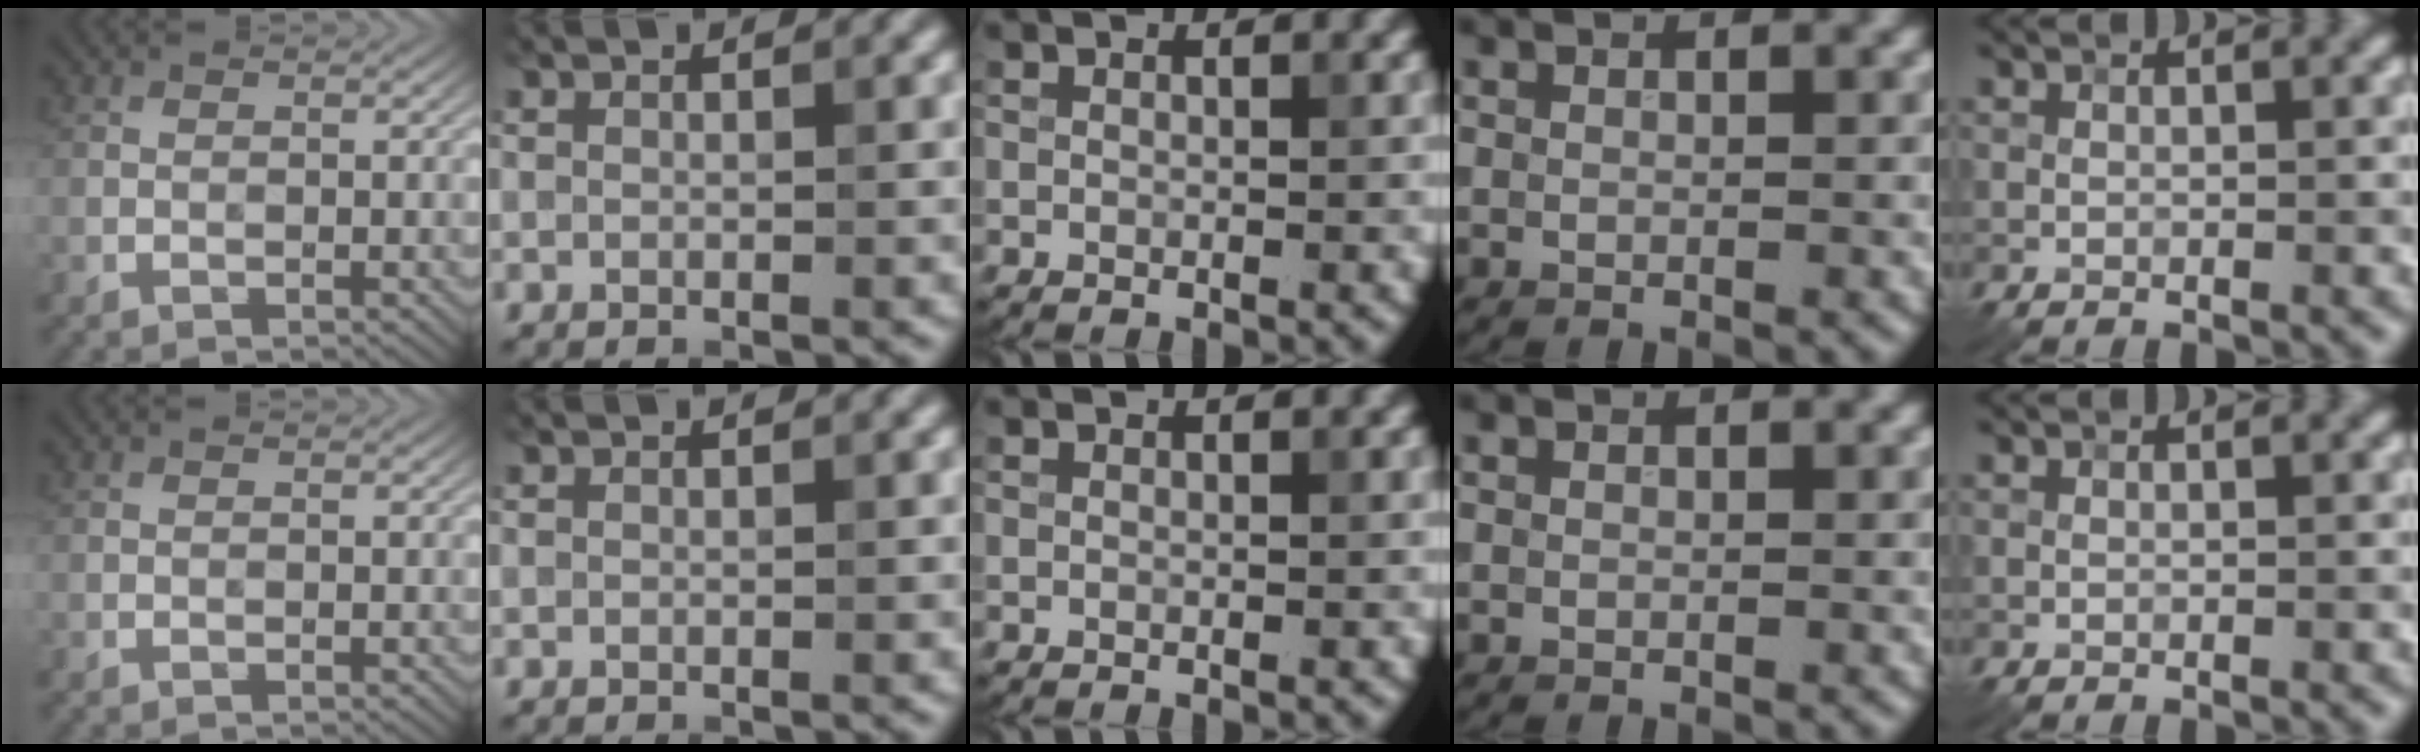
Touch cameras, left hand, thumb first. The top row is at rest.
{}